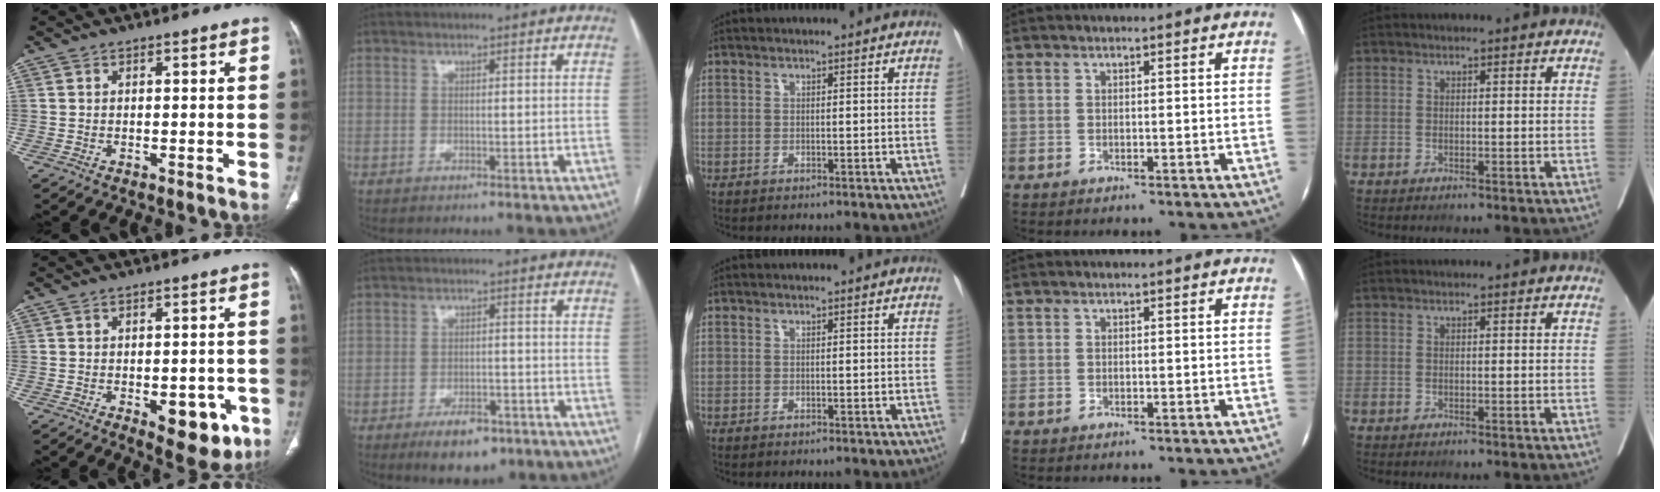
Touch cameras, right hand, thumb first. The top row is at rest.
{"thumb": {"total": 9.6, "force": [-3.6, 4.8, 7.5], "torque": [-0.063, 0.006, -0.033]}, "index": {"total": 6.6, "force": [-4.1, 3.1, 4.1], "torque": [-0.065, 0.000, -0.060]}}